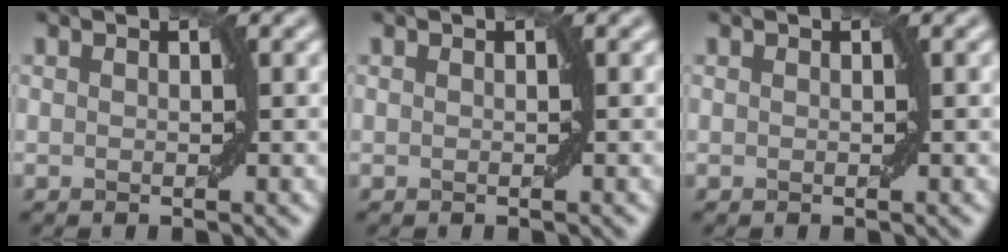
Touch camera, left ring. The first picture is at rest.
{"total": 0.0}
{"total": 0.0}